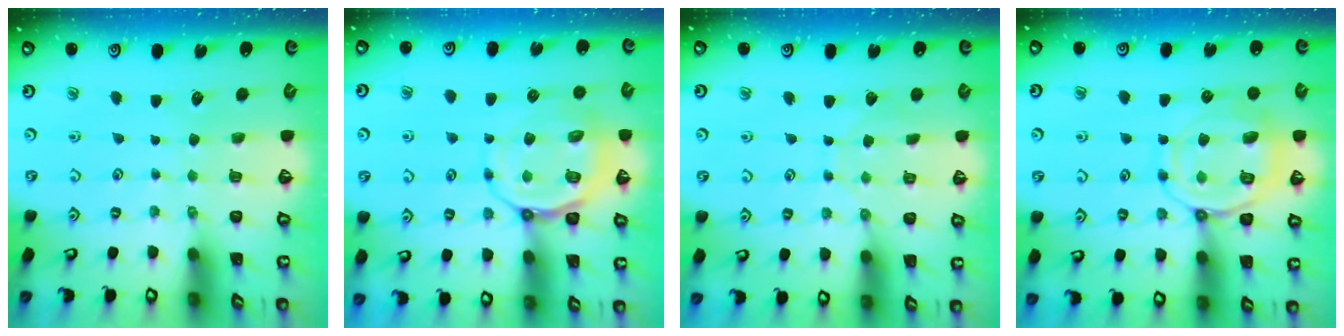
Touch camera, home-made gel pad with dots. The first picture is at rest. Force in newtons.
{"total": 13.0, "press": 12.8, "slide": 2.0}
{"total": 5.4, "press": 5.4, "slide": 0.3}
{"total": 13.9, "press": 13.9, "slide": 1.4}